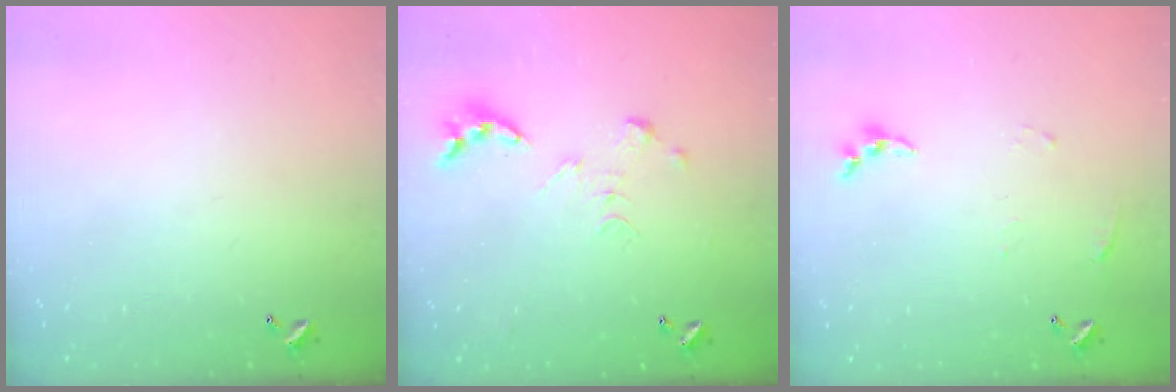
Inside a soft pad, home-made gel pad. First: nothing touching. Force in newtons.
{"total": 0.0}
{"total": 4.6, "press": 4.6, "slide": 0.4}